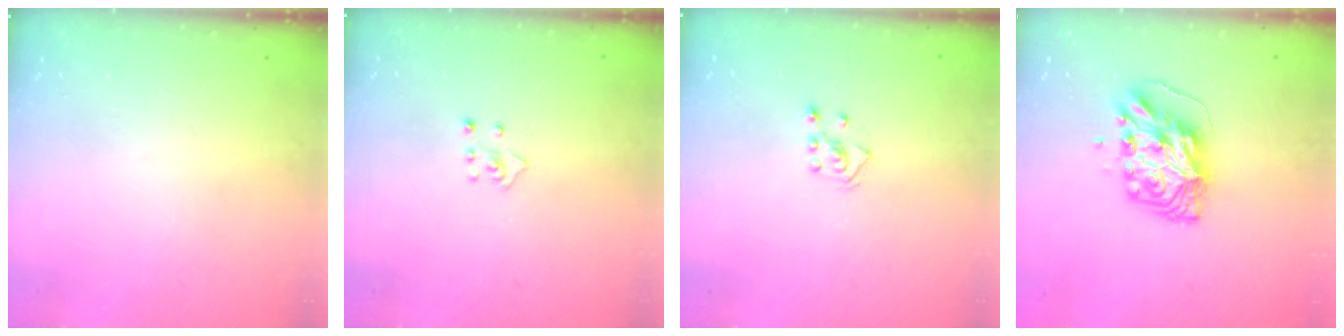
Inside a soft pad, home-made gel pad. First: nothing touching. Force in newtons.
{"total": 3.7, "press": 3.6, "slide": 0.4}
{"total": 2.8, "press": 2.7, "slide": 0.5}
{"total": 9.9, "press": 9.9, "slide": 0.8}